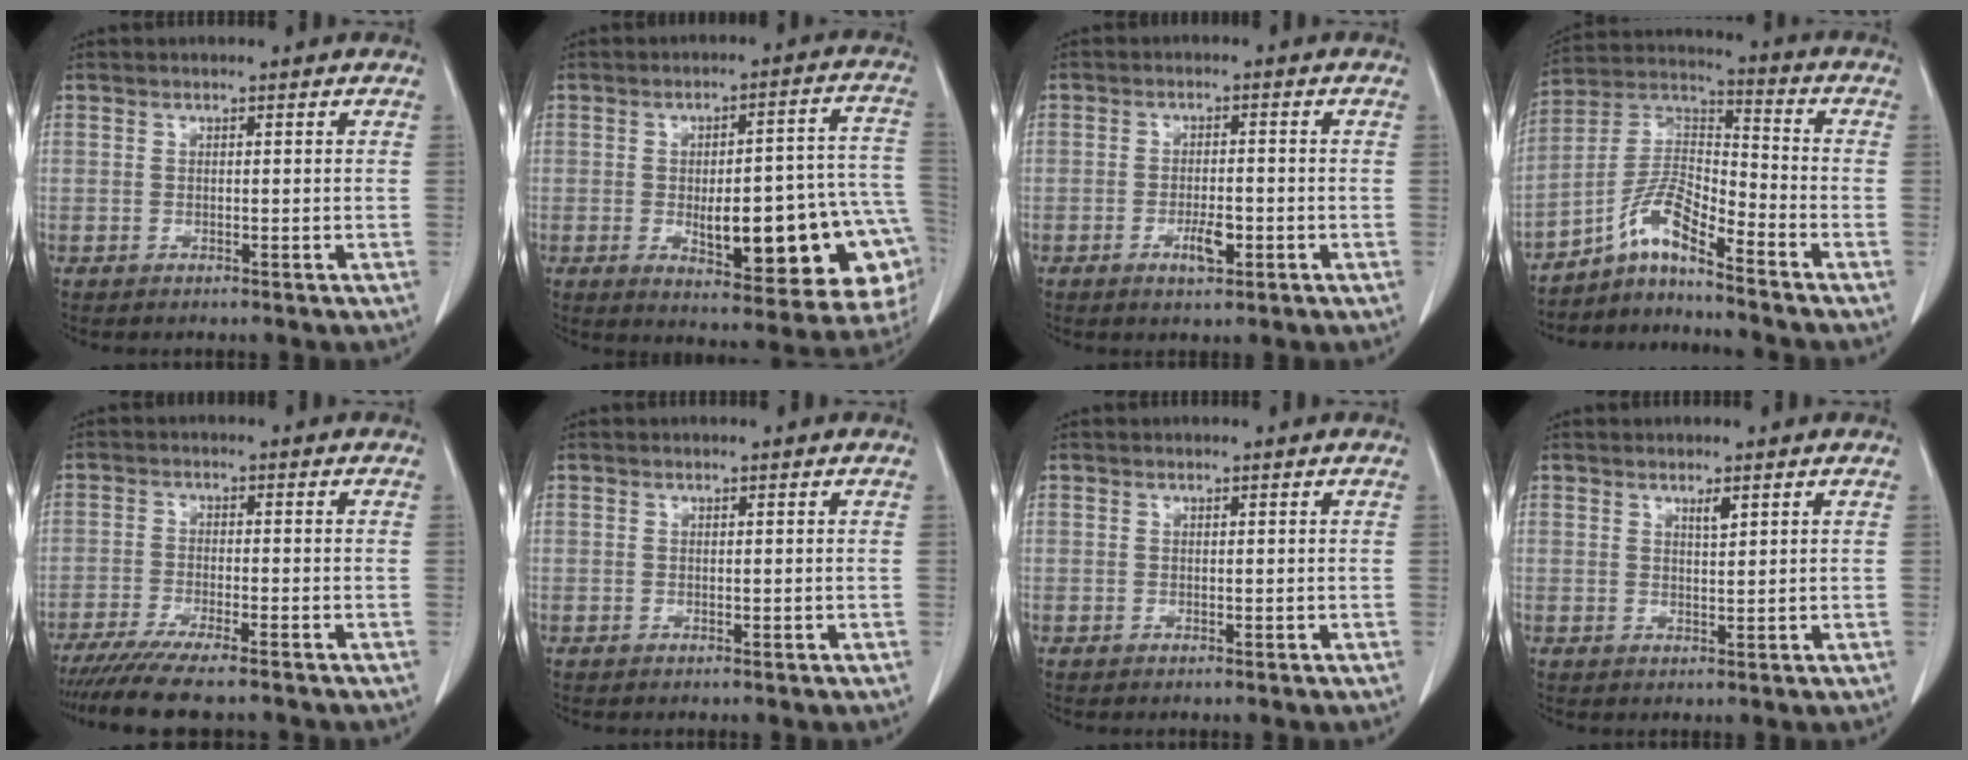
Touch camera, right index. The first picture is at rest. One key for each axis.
{"total": 20.5, "fx": -4.8, "fy": 5.9, "fz": 19.0, "tx": -0.159, "ty": 0.032, "tz": -0.038}
{"total": 3.6, "fx": -1.3, "fy": 1.1, "fz": 3.2, "tx": -0.055, "ty": 0.001, "tz": -0.020}
{"total": 7.4, "fx": -5.6, "fy": 0.3, "fz": 4.9, "tx": -0.096, "ty": 0.021, "tz": -0.111}
{"total": 6.7, "fx": -5.6, "fy": -1.0, "fz": 3.6, "tx": -0.053, "ty": -0.023, "tz": -0.099}
{"total": 0.0}
{"total": 0.0}
{"total": 1.6, "fx": 1.2, "fy": 0.2, "fz": 1.2, "tx": -0.019, "ty": -0.008, "tz": 0.019}